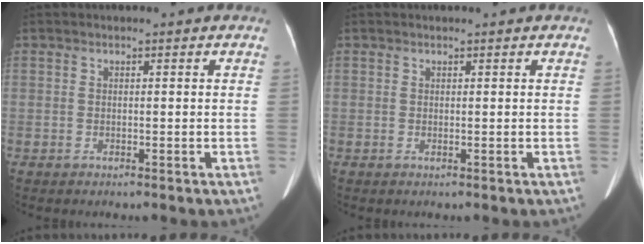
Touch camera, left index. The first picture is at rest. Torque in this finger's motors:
{"motor_torque": [0.20, 0.05, -0.02, -0.01]}